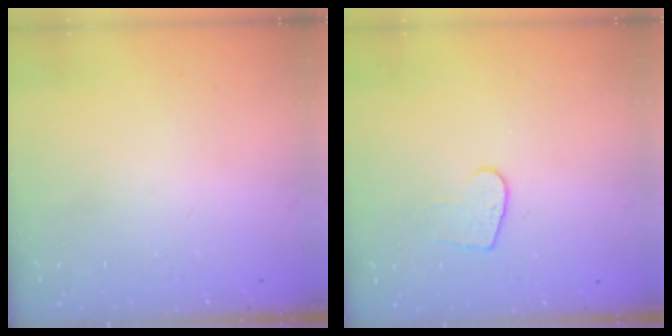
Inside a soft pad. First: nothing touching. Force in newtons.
{"total": 6.7, "press": 6.7, "slide": 0.4}